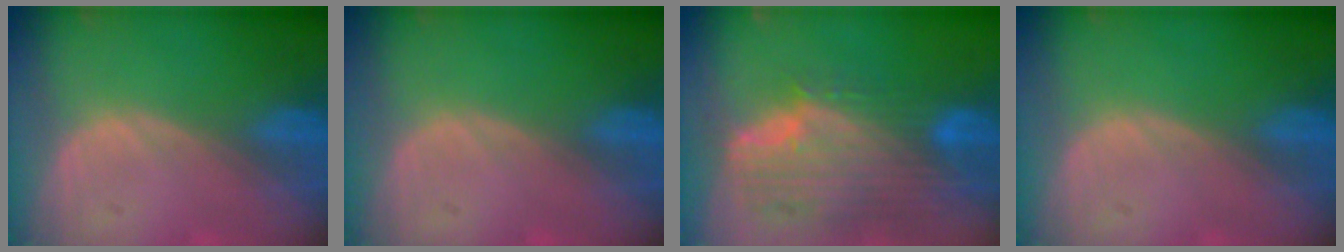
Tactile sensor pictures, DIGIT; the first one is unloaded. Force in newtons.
{"total": 0.0}
{"total": 11.7, "press": 10.0, "slide": 6.1}
{"total": 0.0}